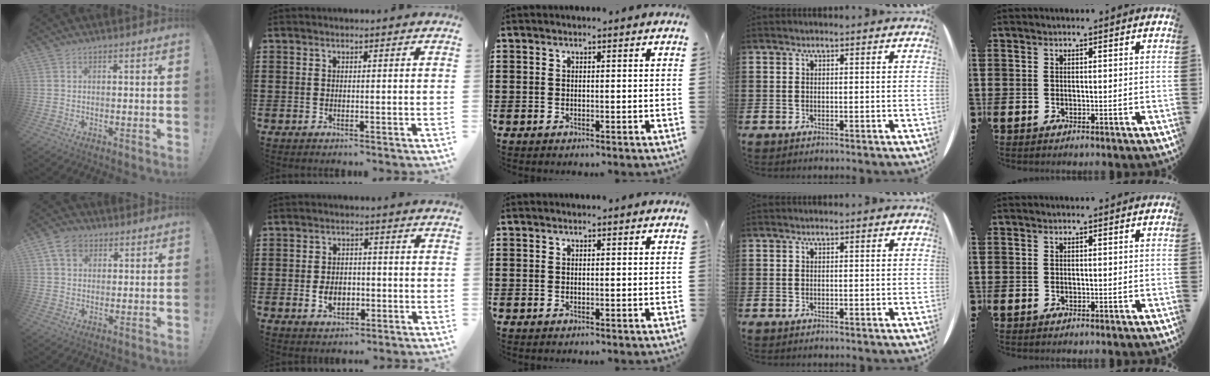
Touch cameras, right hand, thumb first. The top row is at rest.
{"thumb": {"total": 7.2, "force": [3.0, 5.4, 3.8], "torque": [-0.067, 0.003, 0.059]}, "index": {"total": 3.9, "force": [-1.0, 2.7, 2.6], "torque": [-0.047, -0.001, -0.019]}}